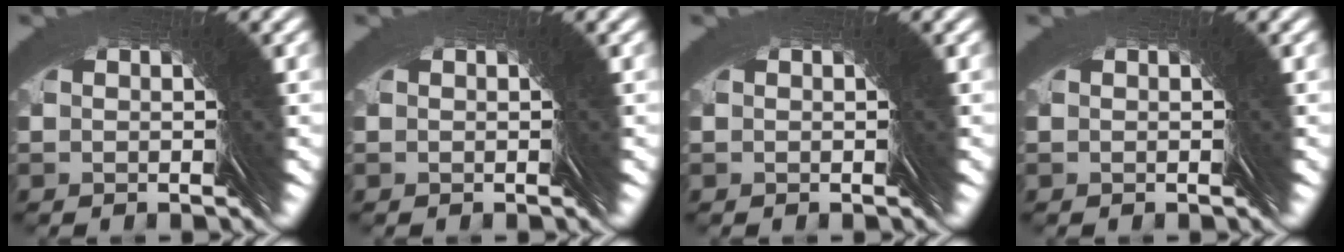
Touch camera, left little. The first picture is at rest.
{"total": 0.0}
{"total": 0.0}
{"total": 0.0}